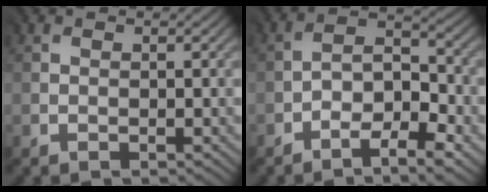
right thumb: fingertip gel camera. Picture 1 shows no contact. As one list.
[{"total": 8.1, "force": [-4.7, 3.3, 5.7], "torque": [-0.087, 0.000, -0.083]}]